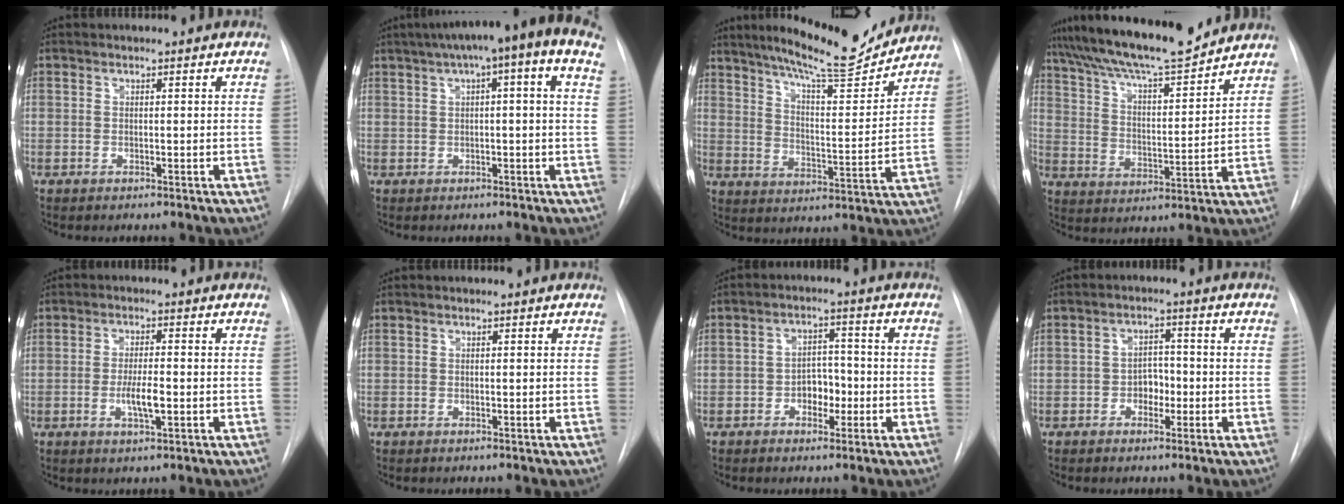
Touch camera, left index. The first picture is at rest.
{"total": 14.7, "force": [8.2, 0.9, 12.1], "torque": [-0.187, 0.060, 0.103]}
{"total": 16.0, "force": [14.5, 1.3, 6.7], "torque": [-0.109, -0.019, 0.212]}
{"total": 16.8, "force": [15.1, 1.2, 7.3], "torque": [-0.127, 0.002, 0.243]}
{"total": 4.2, "force": [-1.1, 0.8, 4.0], "torque": [-0.076, -0.003, -0.017]}
{"total": 0.0}
{"total": 4.3, "force": [-1.5, 2.8, 2.9], "torque": [-0.039, 0.010, -0.025]}
{"total": 3.3, "force": [-1.2, 2.3, 2.1], "torque": [-0.026, 0.009, -0.022]}